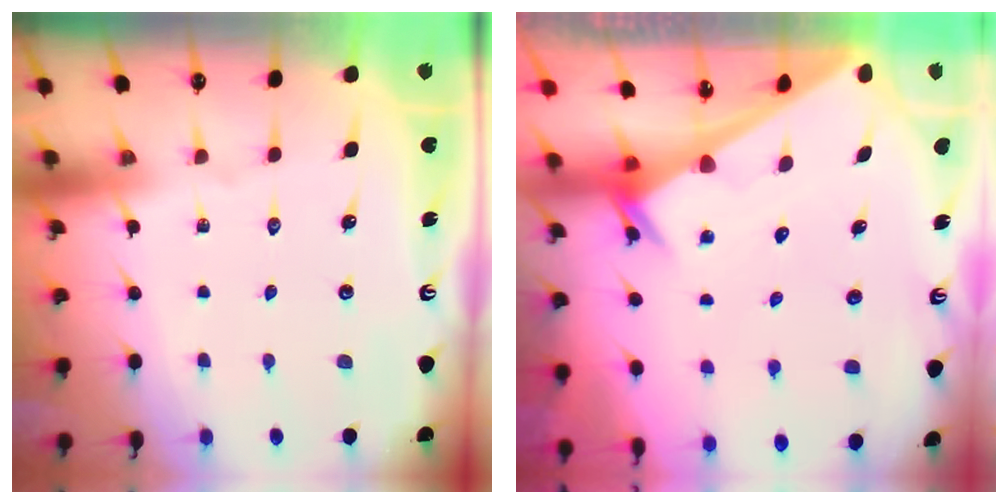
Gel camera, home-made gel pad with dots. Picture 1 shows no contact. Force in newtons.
{"total": 3.2, "press": 3.2, "slide": 0.4}